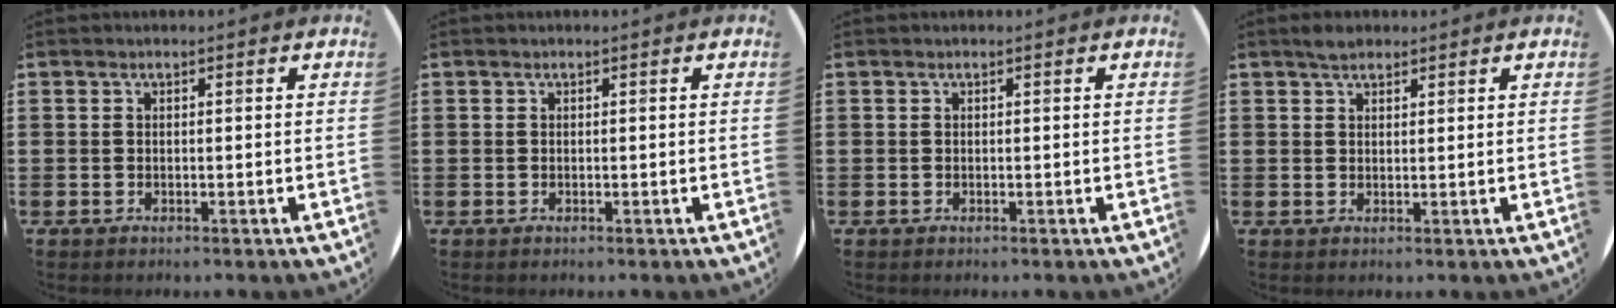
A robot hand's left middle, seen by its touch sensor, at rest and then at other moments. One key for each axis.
{"total": 0.0}
{"total": 0.0}
{"total": 1.8, "fx": 1.6, "fy": 0.6, "fz": 0.6, "tx": -0.005, "ty": 0.002, "tz": 0.028}